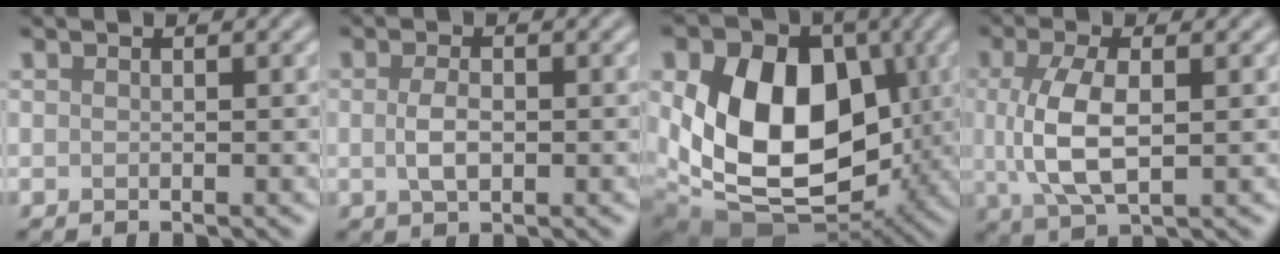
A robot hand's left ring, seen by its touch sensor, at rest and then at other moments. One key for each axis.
{"total": 2.3, "fx": -0.1, "fy": 1.2, "fz": 1.9, "tx": -0.043, "ty": -0.001, "tz": -0.003}
{"total": 14.4, "fx": 0.3, "fy": 10.1, "fz": 10.3, "tx": -0.181, "ty": -0.018, "tz": 0.003}
{"total": 5.6, "fx": 0.3, "fy": 2.4, "fz": 5.1, "tx": -0.116, "ty": 0.001, "tz": 0.007}